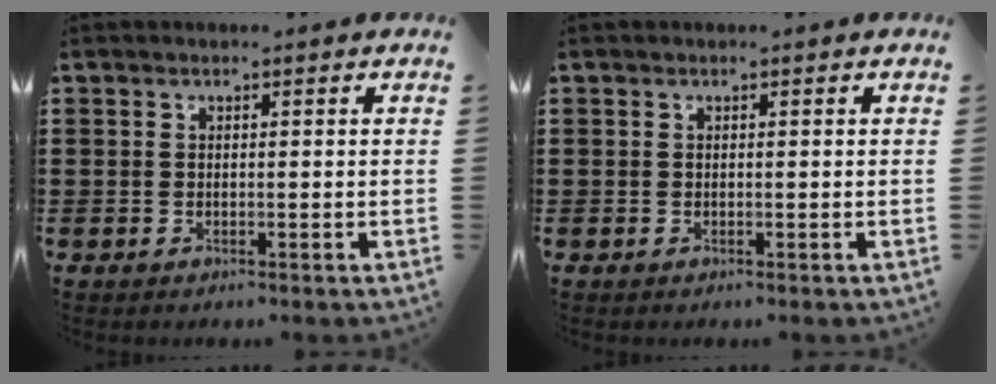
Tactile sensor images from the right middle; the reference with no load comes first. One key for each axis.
{"total": 0.0}